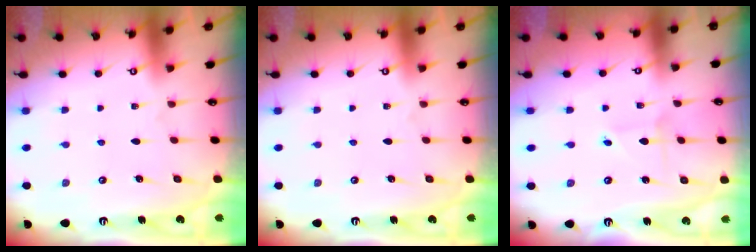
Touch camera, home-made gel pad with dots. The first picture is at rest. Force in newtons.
{"total": 0.0}
{"total": 1.8, "press": 1.8, "slide": 0.1}